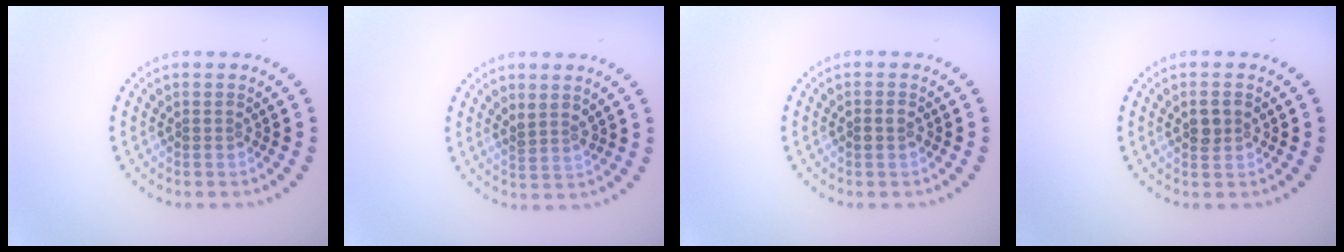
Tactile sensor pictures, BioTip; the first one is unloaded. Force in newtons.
{"total": 1.4, "press": 1.2, "slide": 0.8}
{"total": 1.0, "press": 1.0, "slide": 0.1}
{"total": 1.7, "press": 1.6, "slide": 0.3}